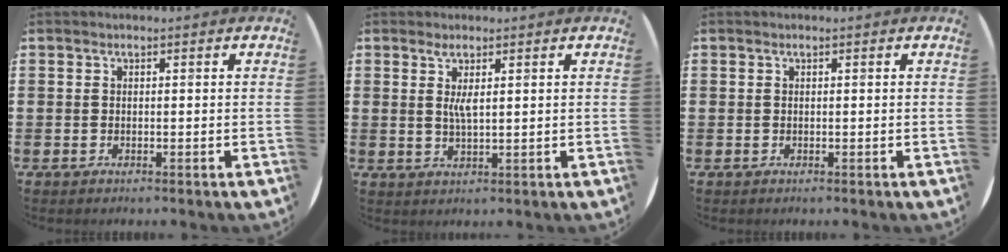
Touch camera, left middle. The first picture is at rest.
{"total": 2.3, "force": [1.0, 0.4, 2.0], "torque": [-0.043, 0.002, 0.017]}
{"total": 0.0}